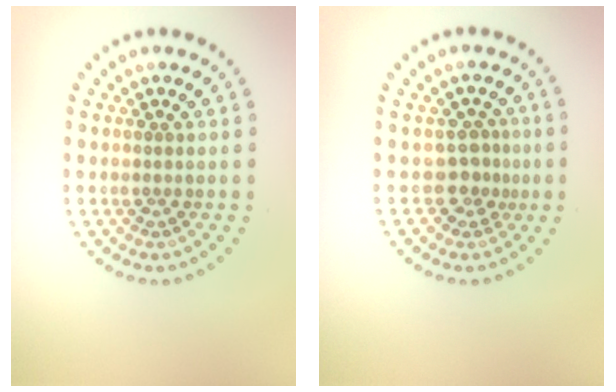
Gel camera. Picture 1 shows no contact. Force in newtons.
{"total": 2.3, "press": 1.5, "slide": 1.7}